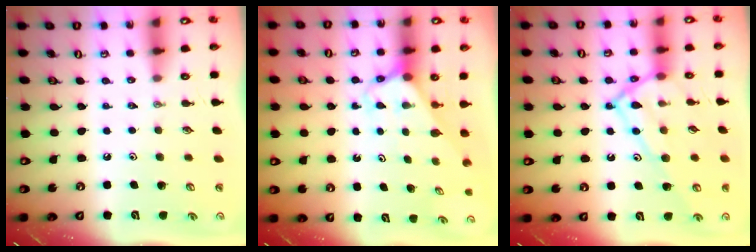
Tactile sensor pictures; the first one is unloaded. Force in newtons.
{"total": 2.7, "press": 2.7, "slide": 0.1}
{"total": 16.1, "press": 16.1, "slide": 1.0}